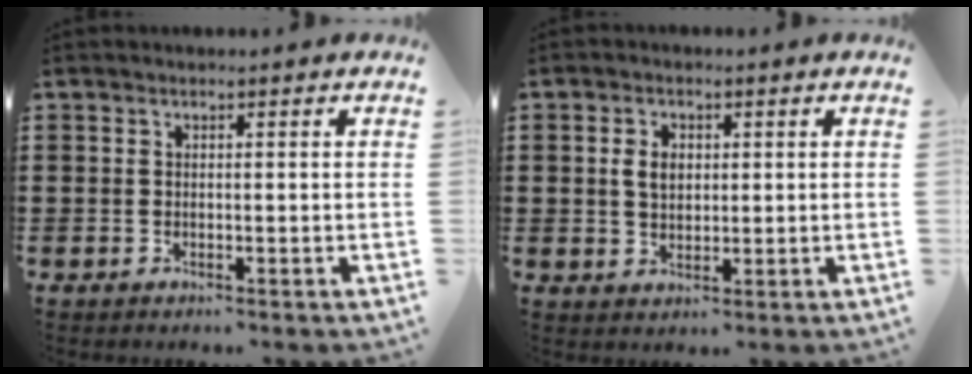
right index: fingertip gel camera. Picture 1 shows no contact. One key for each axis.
{"total": 3.2, "fx": 0.5, "fy": 2.2, "fz": 2.4, "tx": -0.051, "ty": 0.011, "tz": 0.008}